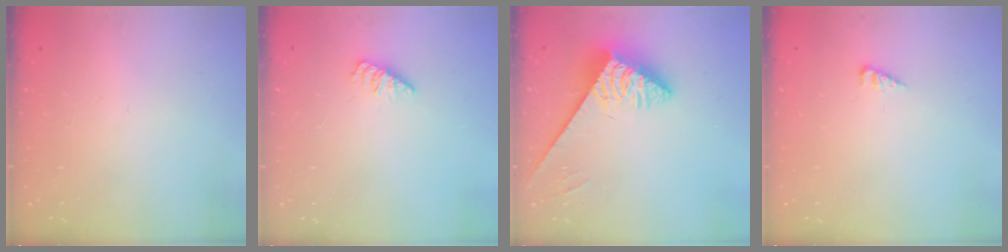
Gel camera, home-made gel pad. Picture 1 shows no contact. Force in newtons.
{"total": 2.5, "press": 2.4, "slide": 0.4}
{"total": 3.8, "press": 3.7, "slide": 0.6}
{"total": 2.6, "press": 2.6, "slide": 0.2}